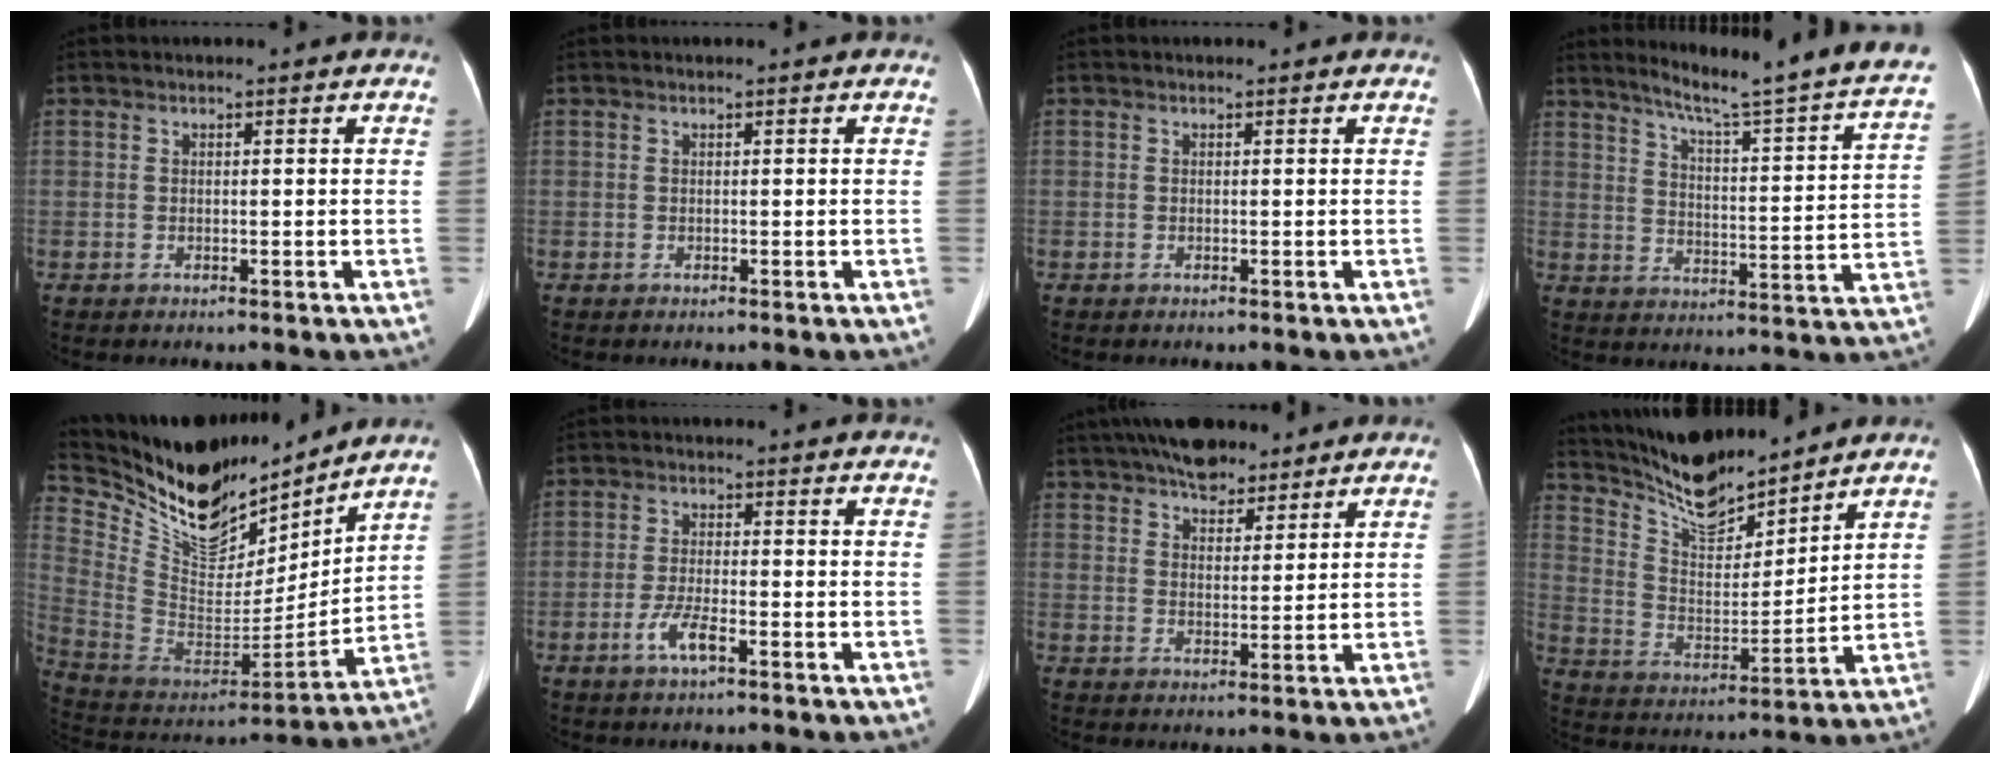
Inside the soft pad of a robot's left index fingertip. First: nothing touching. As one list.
[{"total": 0.0}, {"total": 0.0}, {"total": 23.5, "force": [20.0, -0.3, 12.2], "torque": [-0.175, -0.064, 0.256]}, {"total": 21.7, "force": [18.4, 6.5, 9.6], "torque": [-0.198, -0.017, 0.330]}, {"total": 3.8, "force": [-2.2, 0.5, 3.1], "torque": [-0.070, -0.005, -0.041]}, {"total": 8.8, "force": [7.0, 3.5, 4.0], "torque": [-0.063, 0.018, 0.119]}, {"total": 12.7, "force": [11.7, 2.2, 4.2], "torque": [-0.083, -0.002, 0.224]}]